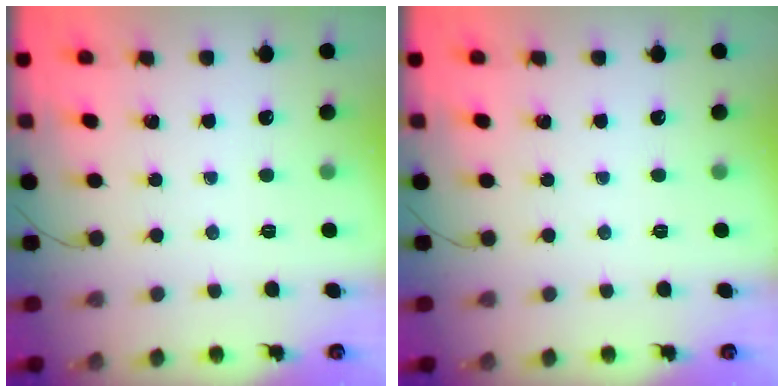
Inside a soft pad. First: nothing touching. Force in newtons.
{"total": 0.0}